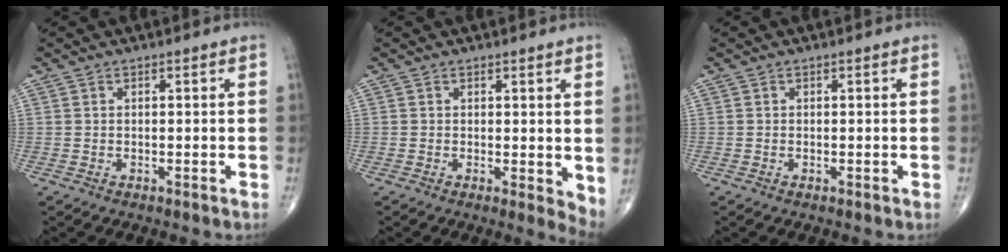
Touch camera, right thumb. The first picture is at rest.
{"total": 3.7, "force": [0.7, 1.6, 3.3], "torque": [-0.040, -0.012, 0.009]}
{"total": 0.0}